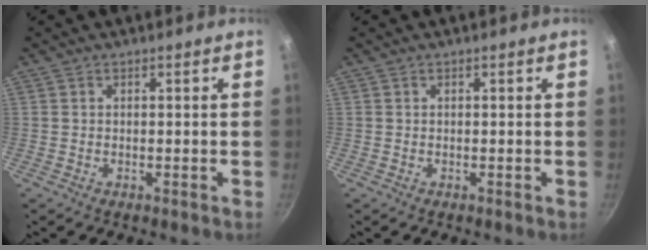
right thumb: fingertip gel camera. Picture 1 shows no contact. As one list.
[{"total": 0.0}]